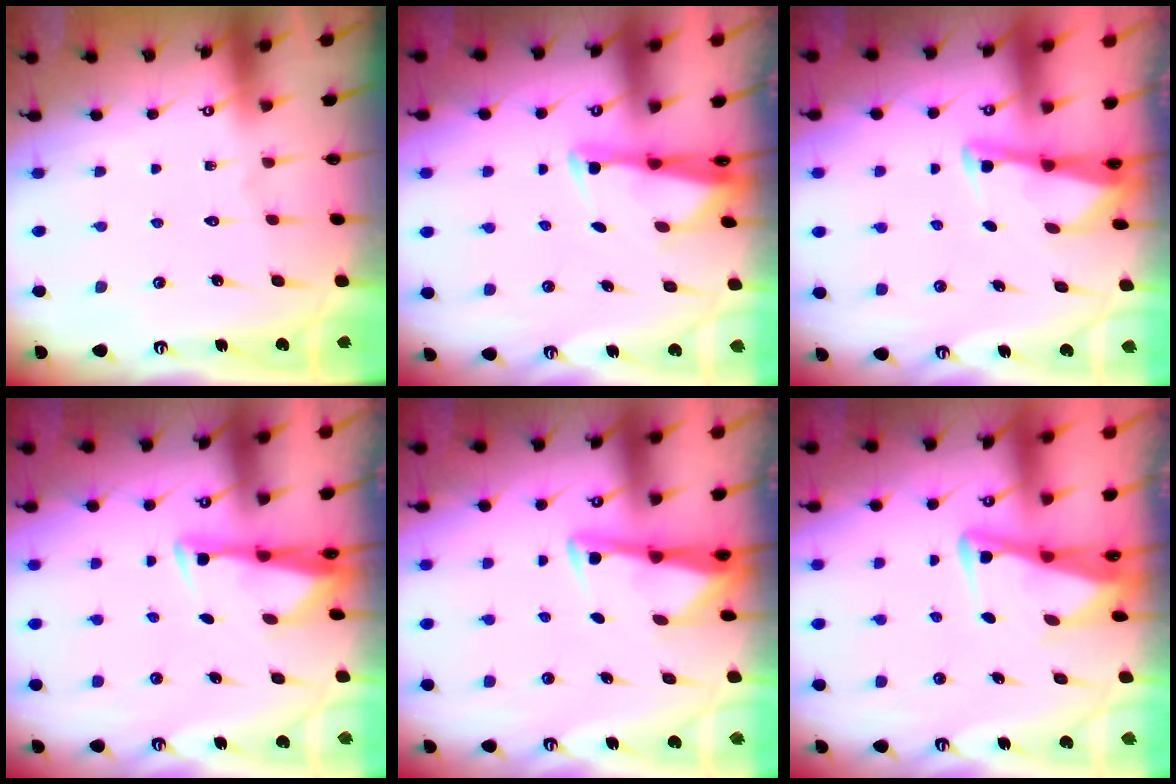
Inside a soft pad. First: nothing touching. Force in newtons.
{"total": 2.6, "press": 2.5, "slide": 0.7}
{"total": 2.9, "press": 2.9, "slide": 0.2}
{"total": 3.4, "press": 3.2, "slide": 0.9}
{"total": 3.1, "press": 3.1, "slide": 0.4}
{"total": 4.6, "press": 4.5, "slide": 0.8}